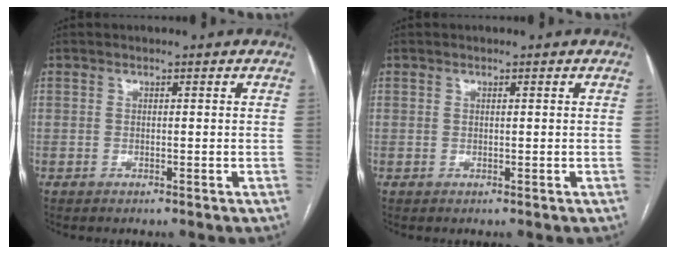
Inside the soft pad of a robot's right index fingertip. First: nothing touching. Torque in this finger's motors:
{"motor_torque": [-0.05, 0.00, -0.01, 0.00]}